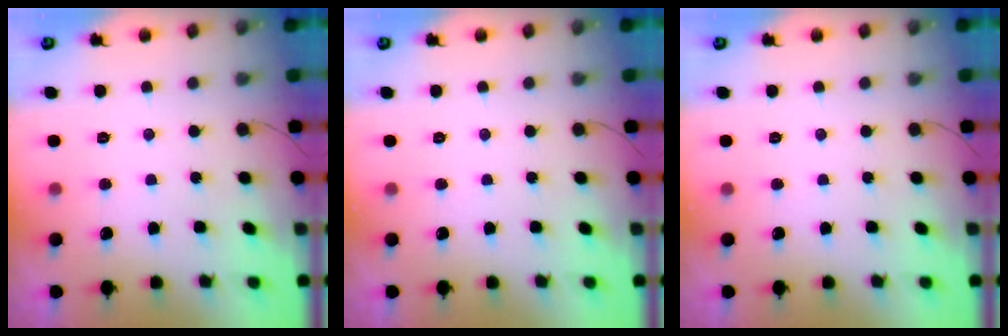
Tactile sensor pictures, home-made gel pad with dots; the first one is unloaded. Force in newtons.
{"total": 0.0}
{"total": 0.0}